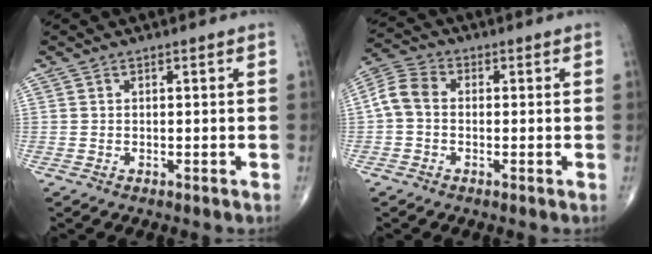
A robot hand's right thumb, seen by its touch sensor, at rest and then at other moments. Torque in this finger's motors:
{"motor_torque": [-0.04, 0.06, 0.19, -0.15, 0.05]}